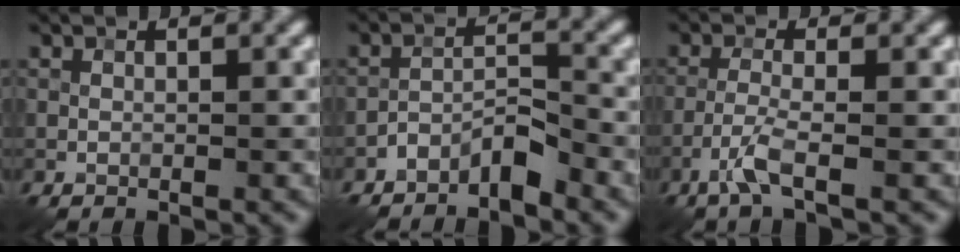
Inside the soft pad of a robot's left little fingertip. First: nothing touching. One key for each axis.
{"total": 3.1, "fx": -2.5, "fy": 0.9, "fz": 1.6, "tx": -0.026, "ty": 0.012, "tz": -0.051}
{"total": 2.6, "fx": -1.5, "fy": 0.2, "fz": 2.1, "tx": -0.048, "ty": 0.005, "tz": -0.040}